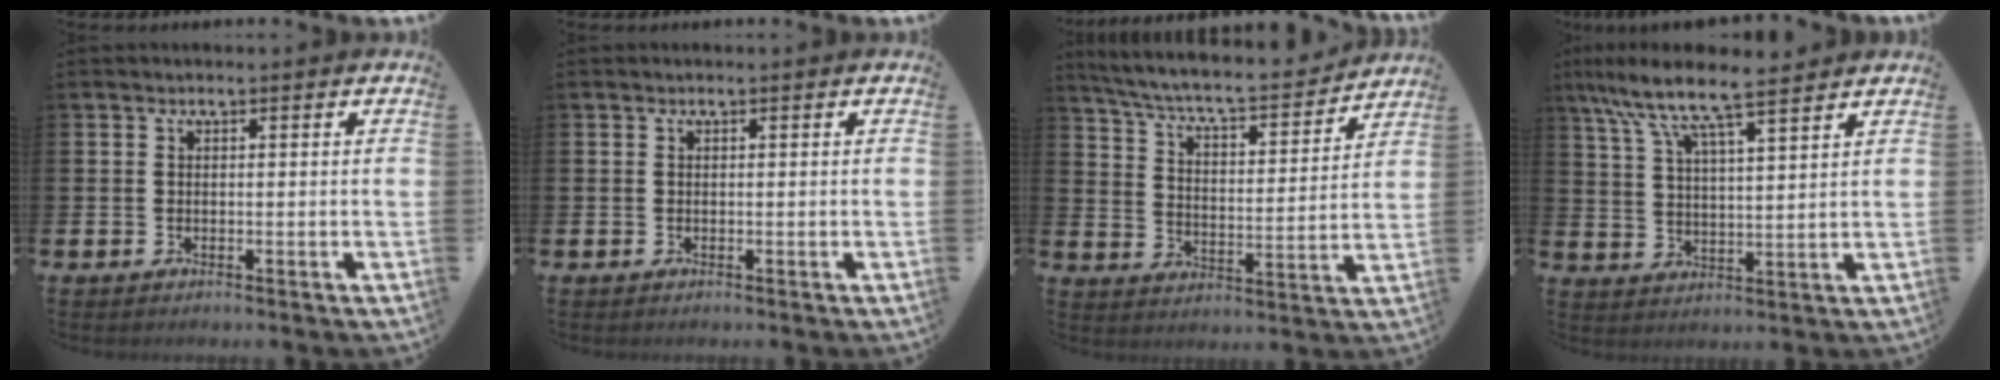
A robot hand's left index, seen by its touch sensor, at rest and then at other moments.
{"total": 0.0}
{"total": 6.7, "force": [6.2, 0.7, 2.4], "torque": [-0.076, -0.051, 0.102]}
{"total": 8.8, "force": [7.7, 1.0, 4.1], "torque": [-0.102, -0.042, 0.134]}